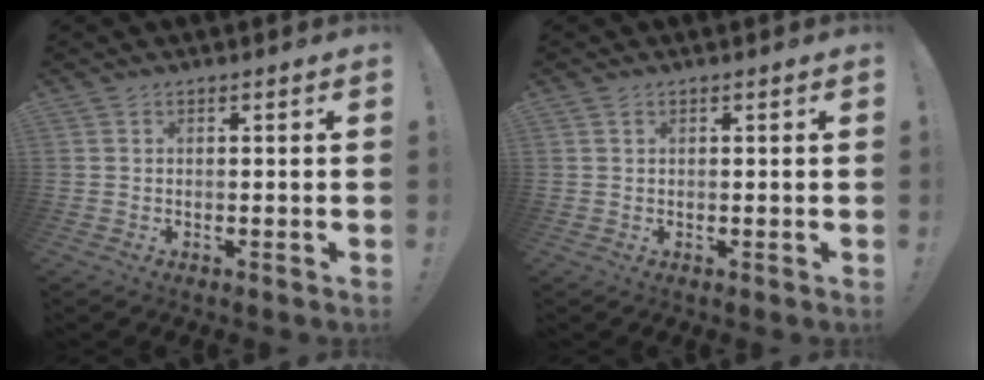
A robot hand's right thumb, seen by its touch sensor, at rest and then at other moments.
{"total": 0.7, "force": [0.5, 0.4, 0.4], "torque": [0.001, -0.003, 0.008]}